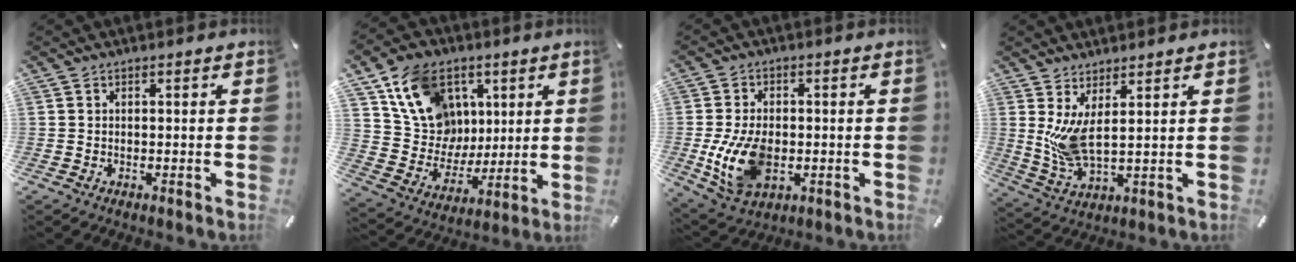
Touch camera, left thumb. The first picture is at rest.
{"total": 16.0, "force": [6.3, 13.5, 5.8], "torque": [-0.101, -0.024, 0.131]}
{"total": 11.9, "force": [-2.0, 7.8, 8.8], "torque": [-0.182, 0.000, -0.030]}
{"total": 8.0, "force": [2.8, 2.4, 7.1], "torque": [-0.168, -0.028, 0.049]}